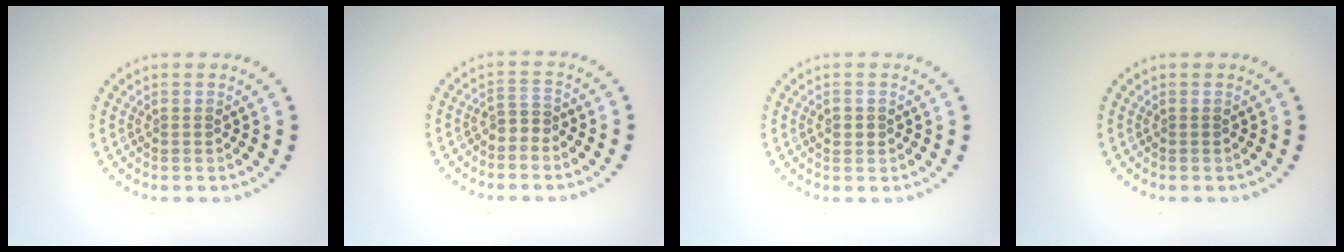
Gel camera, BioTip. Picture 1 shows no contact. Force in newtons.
{"total": 1.4, "press": 1.1, "slide": 0.9}
{"total": 1.0, "press": 1.0, "slide": 0.3}
{"total": 0.0}